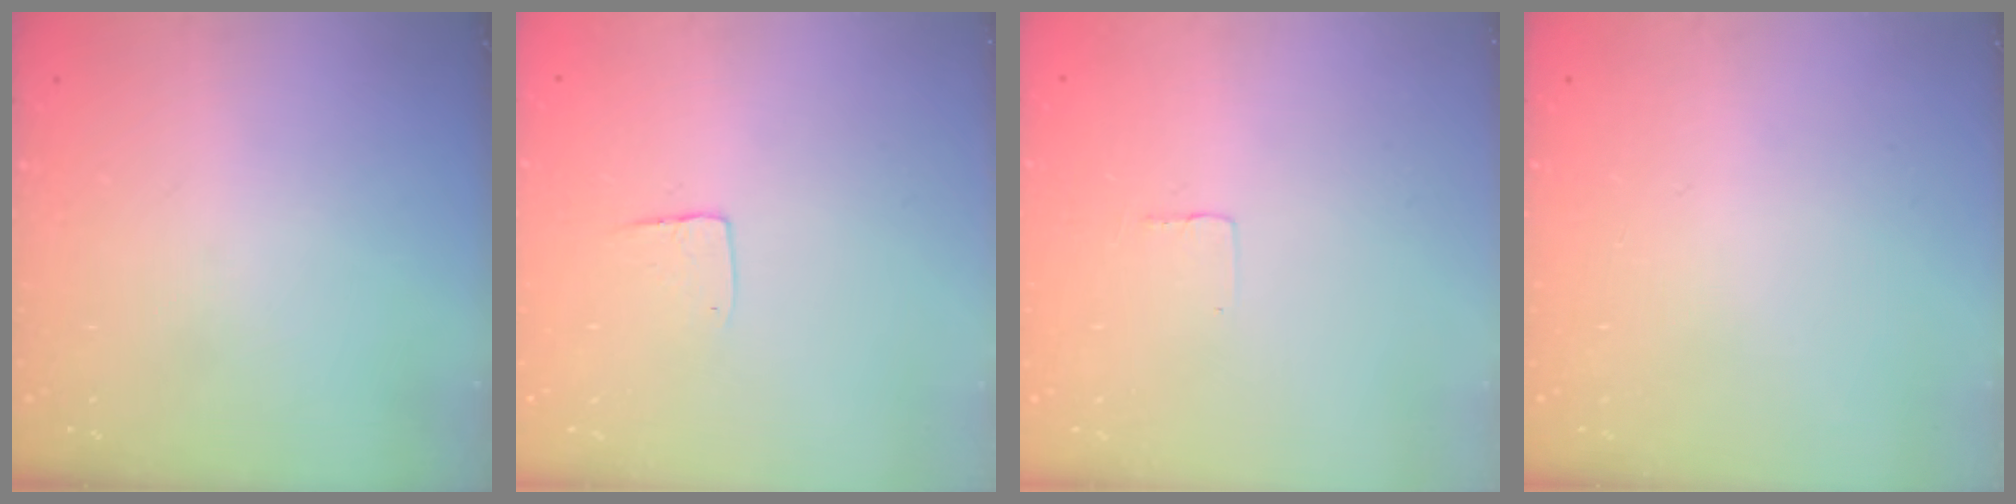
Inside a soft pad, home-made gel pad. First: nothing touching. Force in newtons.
{"total": 5.3, "press": 5.3, "slide": 0.4}
{"total": 1.9, "press": 1.9, "slide": 0.1}
{"total": 0.0}